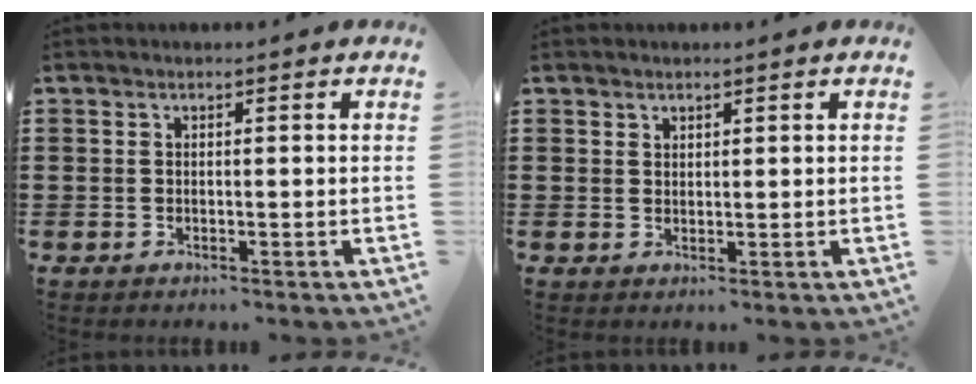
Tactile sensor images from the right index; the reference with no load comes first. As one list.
[{"total": 1.3, "force": [1.1, 0.7, 0.1], "torque": [-0.003, 0.002, 0.022]}]